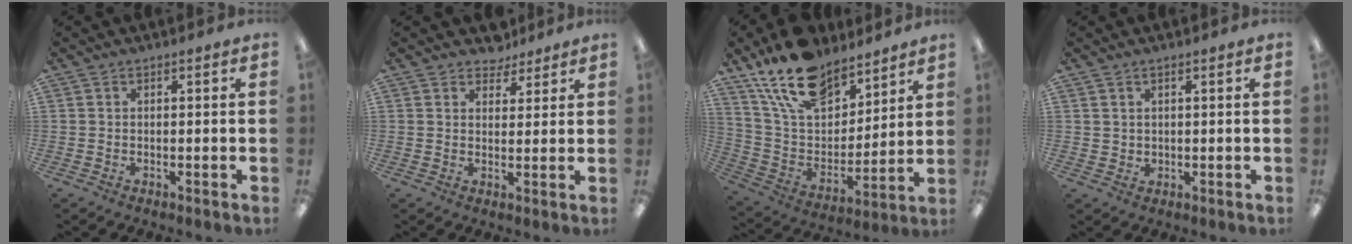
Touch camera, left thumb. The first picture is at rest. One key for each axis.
{"total": 4.2, "fx": 3.5, "fy": 2.4, "fz": 0.4, "tx": 0.005, "ty": -0.019, "tz": 0.061}
{"total": 19.0, "fx": 13.8, "fy": 10.1, "fz": 8.3, "tx": -0.168, "ty": -0.076, "tz": 0.254}
{"total": 1.5, "fx": 1.1, "fy": 1.0, "fz": 0.2, "tx": -0.006, "ty": 0.001, "tz": 0.020}